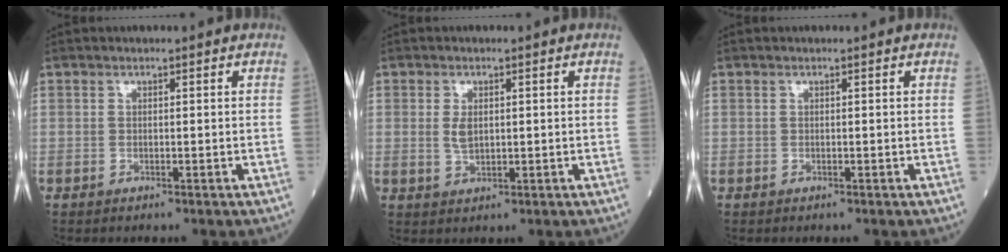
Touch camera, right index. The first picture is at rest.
{"total": 2.5, "force": [0.4, 1.3, 2.1], "torque": [-0.044, -0.004, 0.010]}
{"total": 0.0}